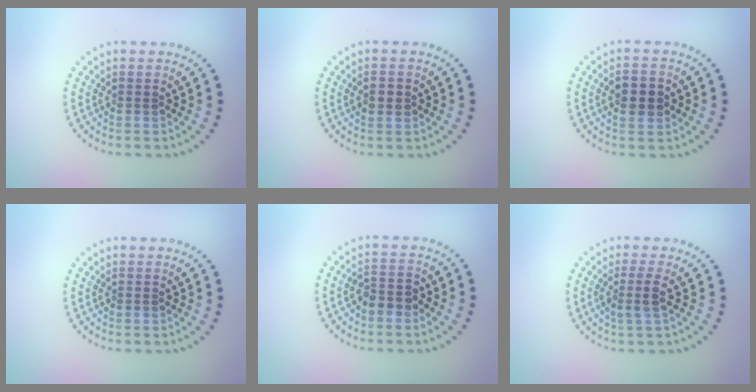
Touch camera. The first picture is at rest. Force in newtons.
{"total": 1.9, "press": 1.9, "slide": 0.1}
{"total": 2.8, "press": 2.7, "slide": 0.2}
{"total": 0.0}
{"total": 2.2, "press": 2.0, "slide": 1.0}
{"total": 1.9, "press": 1.6, "slide": 1.1}